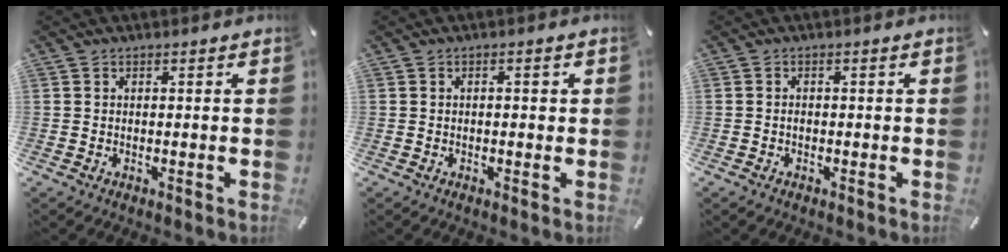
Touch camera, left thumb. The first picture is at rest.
{"total": 1.3, "force": [-0.2, 0.7, 1.0], "torque": [-0.020, 0.005, -0.005]}
{"total": 0.9, "force": [-0.4, 0.6, 0.6], "torque": [-0.011, 0.001, -0.009]}